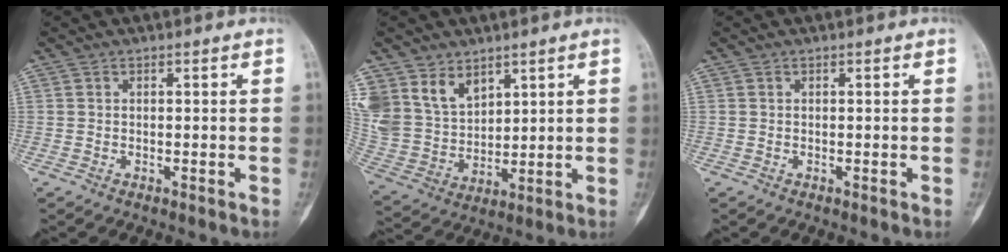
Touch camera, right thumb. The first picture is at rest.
{"total": 14.0, "force": [8.1, 9.8, 5.9], "torque": [-0.104, -0.022, 0.182]}
{"total": 0.0}